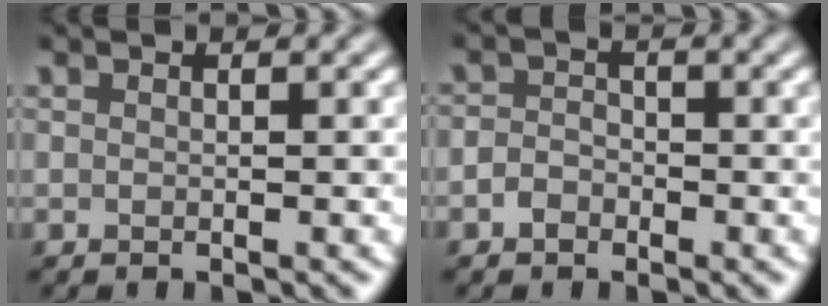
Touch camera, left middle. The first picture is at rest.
{"total": 1.6, "force": [-1.1, 1.2, 0.3], "torque": [-0.003, 0.003, -0.024]}